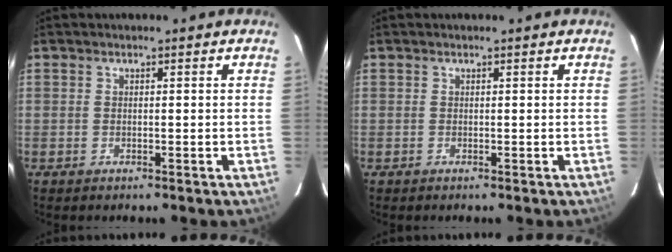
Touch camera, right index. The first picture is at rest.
{"total": 0.0}